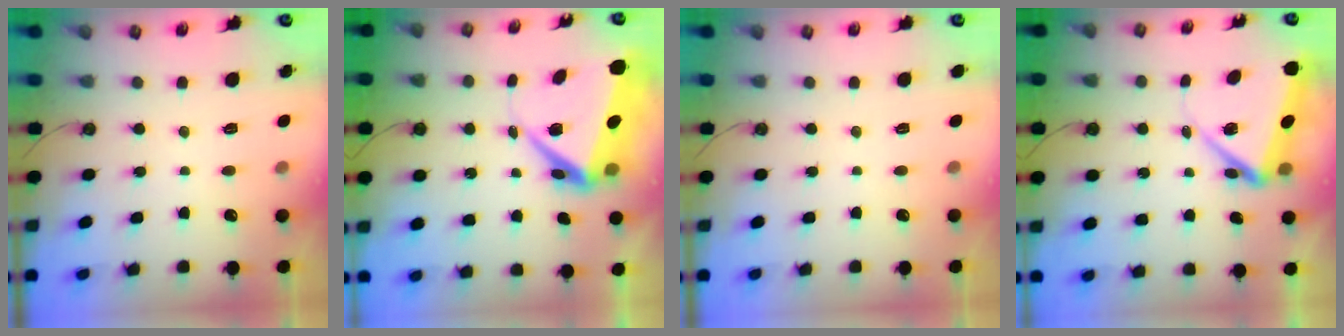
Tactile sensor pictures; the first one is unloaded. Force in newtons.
{"total": 10.8, "press": 10.7, "slide": 1.2}
{"total": 1.5, "press": 0.5, "slide": 1.4}
{"total": 9.3, "press": 9.1, "slide": 1.7}